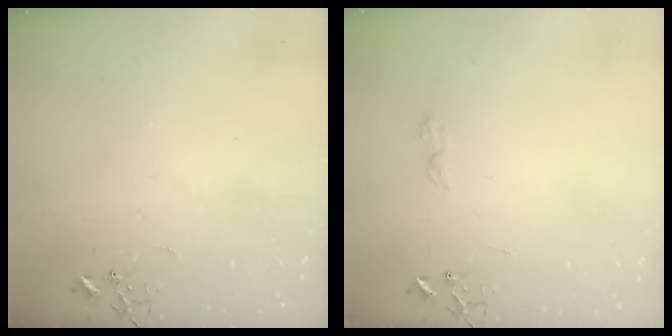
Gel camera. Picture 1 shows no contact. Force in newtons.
{"total": 4.4, "press": 4.3, "slide": 0.7}